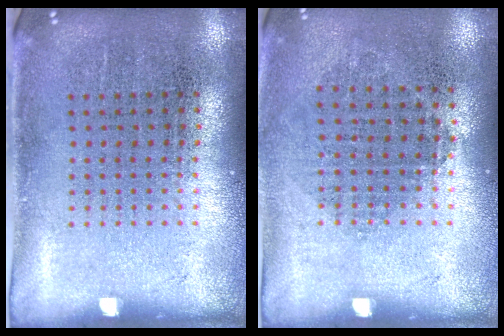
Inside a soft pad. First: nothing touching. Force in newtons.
{"total": 0.8, "press": 0.8, "slide": 0.3}